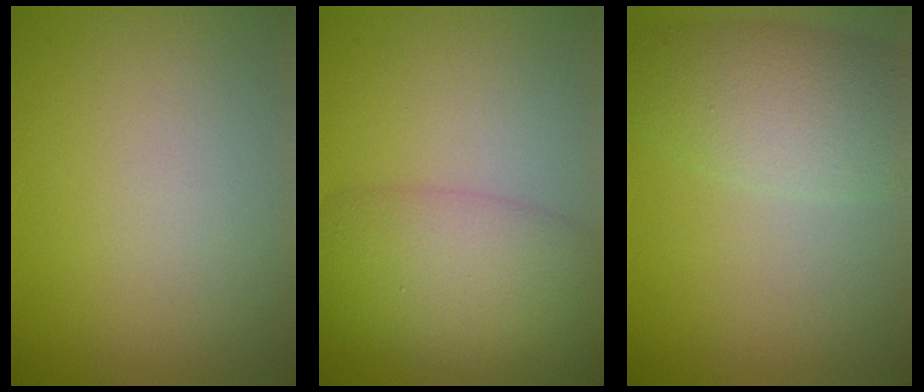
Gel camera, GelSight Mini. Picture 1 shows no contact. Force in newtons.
{"total": 7.4, "press": 7.4, "slide": 0.1}
{"total": 5.2, "press": 5.2, "slide": 0.3}